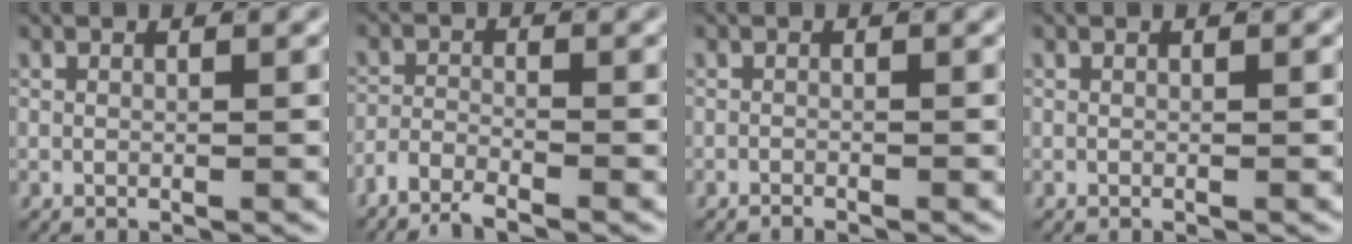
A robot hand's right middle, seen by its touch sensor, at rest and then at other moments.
{"total": 3.4, "force": [-3.0, 0.9, 1.2], "torque": [-0.021, -0.003, -0.058]}
{"total": 0.9, "force": [-0.9, 0.0, 0.0], "torque": [-0.003, -0.003, -0.015]}
{"total": 0.0}